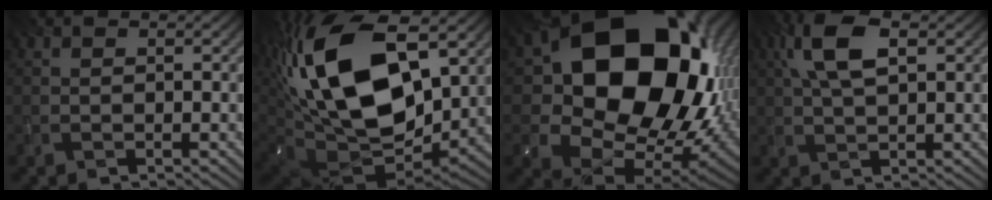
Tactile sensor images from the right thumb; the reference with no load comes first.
{"total": 21.0, "force": [5.2, 12.2, 16.2], "torque": [-0.364, 0.010, 0.097]}
{"total": 20.5, "force": [4.7, 15.5, 12.6], "torque": [-0.254, -0.026, 0.120]}
{"total": 7.2, "force": [2.4, 3.0, 6.1], "torque": [-0.139, 0.016, 0.044]}